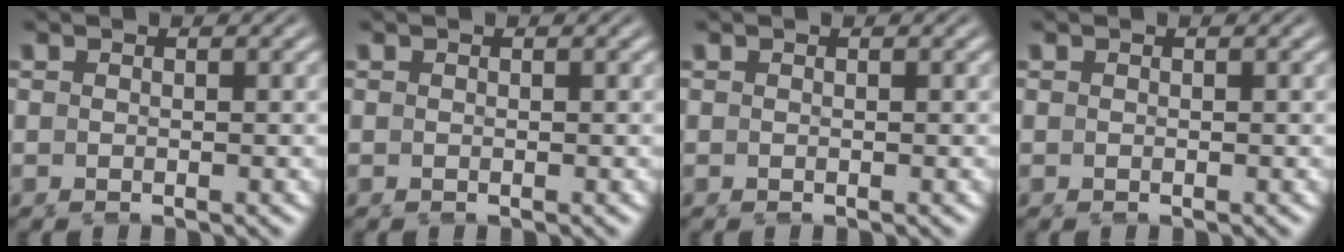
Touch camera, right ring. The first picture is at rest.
{"total": 0.0}
{"total": 0.0}
{"total": 0.0}